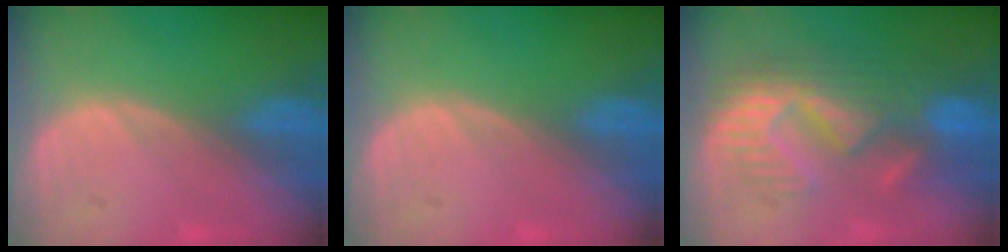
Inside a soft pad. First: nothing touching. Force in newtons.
{"total": 0.0}
{"total": 10.8, "press": 9.7, "slide": 4.7}